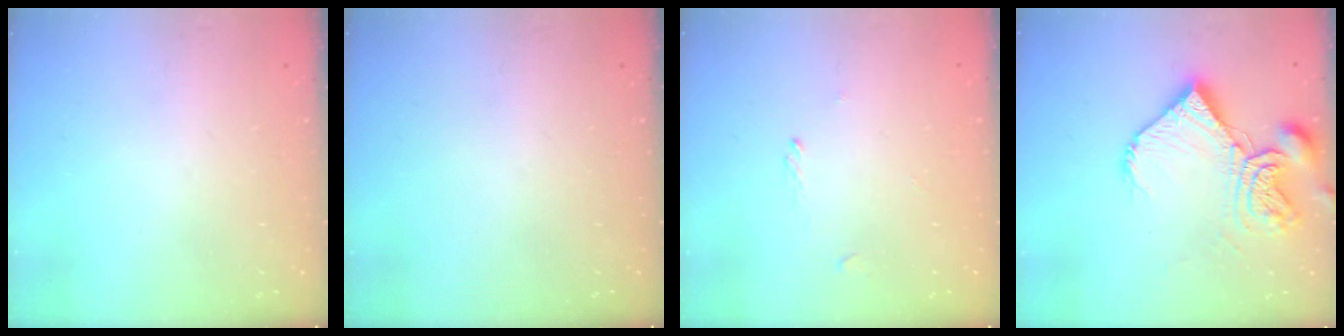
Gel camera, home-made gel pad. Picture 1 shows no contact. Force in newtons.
{"total": 0.0}
{"total": 0.0}
{"total": 14.2, "press": 14.1, "slide": 1.9}